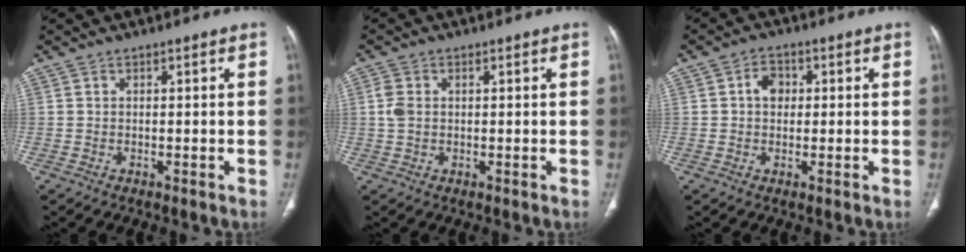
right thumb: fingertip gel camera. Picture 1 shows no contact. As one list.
[{"total": 2.8, "force": [0.3, 2.0, 2.0], "torque": [-0.054, 0.006, 0.004]}, {"total": 3.8, "force": [0.6, 3.0, 2.2], "torque": [-0.020, 0.008, 0.005]}]